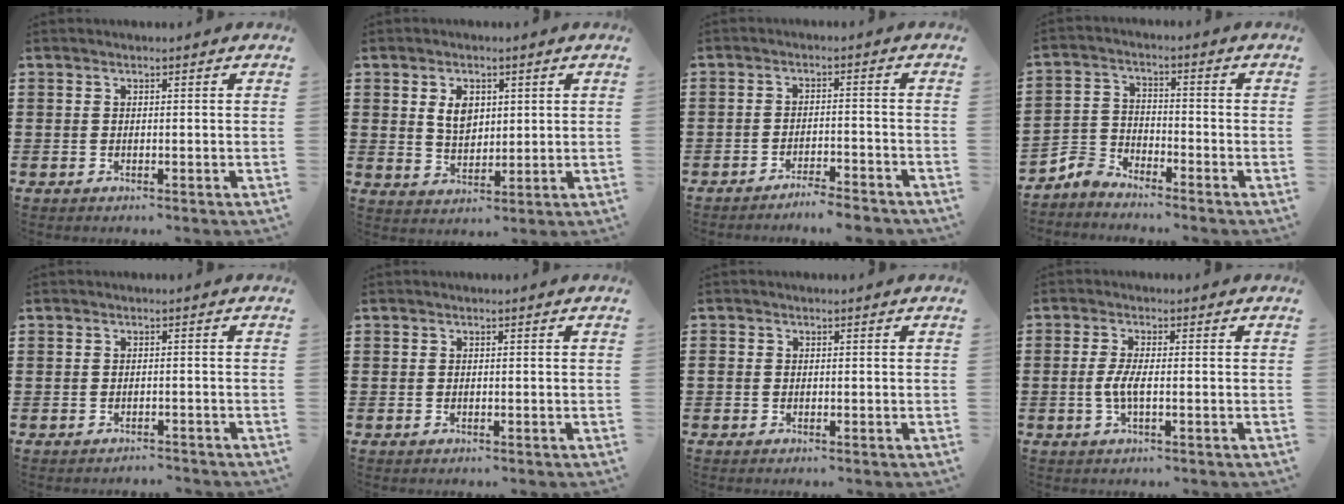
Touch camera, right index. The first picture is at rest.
{"total": 4.8, "force": [1.5, 3.2, 3.3], "torque": [-0.067, 0.009, 0.024]}
{"total": 3.2, "force": [-3.2, -0.1, 0.7], "torque": [-0.015, 0.001, -0.066]}
{"total": 4.2, "force": [-4.1, 1.0, 0.4], "torque": [-0.027, 0.002, -0.089]}
{"total": 1.2, "force": [-1.2, 0.2, -0.1], "torque": [-0.003, 0.003, -0.027]}
{"total": 0.0}
{"total": 0.8, "force": [-0.3, 0.7, 0.3], "torque": [-0.006, 0.002, -0.006]}
{"total": 3.5, "force": [-0.8, 0.8, 3.3], "torque": [-0.081, -0.007, -0.022]}